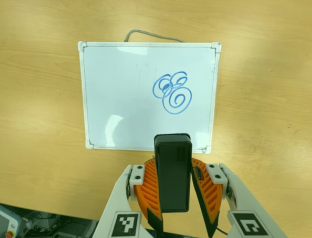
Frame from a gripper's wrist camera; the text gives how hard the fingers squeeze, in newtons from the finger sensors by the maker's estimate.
{"total": 6.1, "left": 5.8, "right": 6.4}